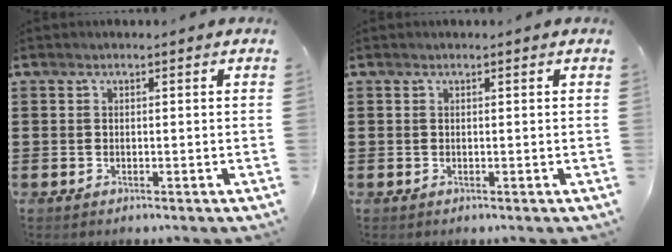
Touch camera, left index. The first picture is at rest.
{"total": 0.0}